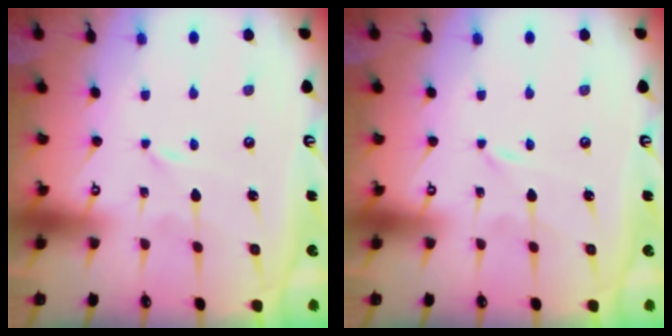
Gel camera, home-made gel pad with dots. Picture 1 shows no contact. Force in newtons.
{"total": 0.0}